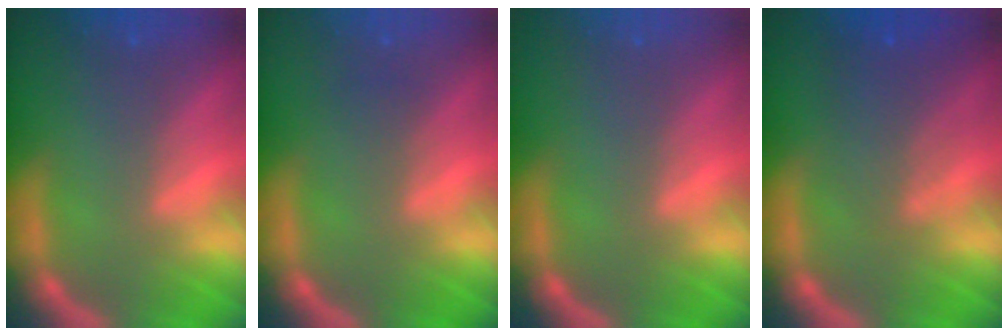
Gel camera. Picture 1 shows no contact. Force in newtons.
{"total": 1.0}
{"total": 0.0}
{"total": 4.0}